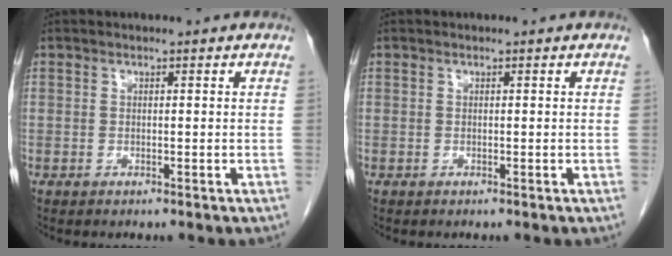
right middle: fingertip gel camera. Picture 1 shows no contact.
{"total": 0.0}